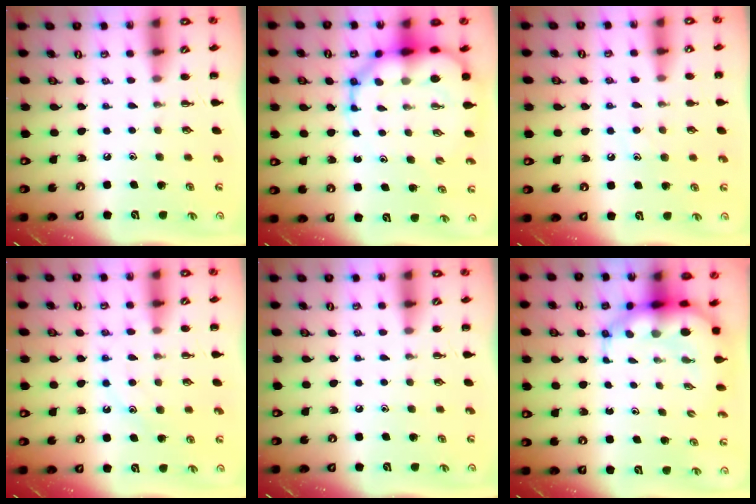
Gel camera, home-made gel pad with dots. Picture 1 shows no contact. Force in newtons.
{"total": 13.3, "press": 12.8, "slide": 3.7}
{"total": 8.2, "press": 8.1, "slide": 1.2}
{"total": 12.3, "press": 12.2, "slide": 1.0}
{"total": 0.0}
{"total": 8.8, "press": 8.5, "slide": 2.2}